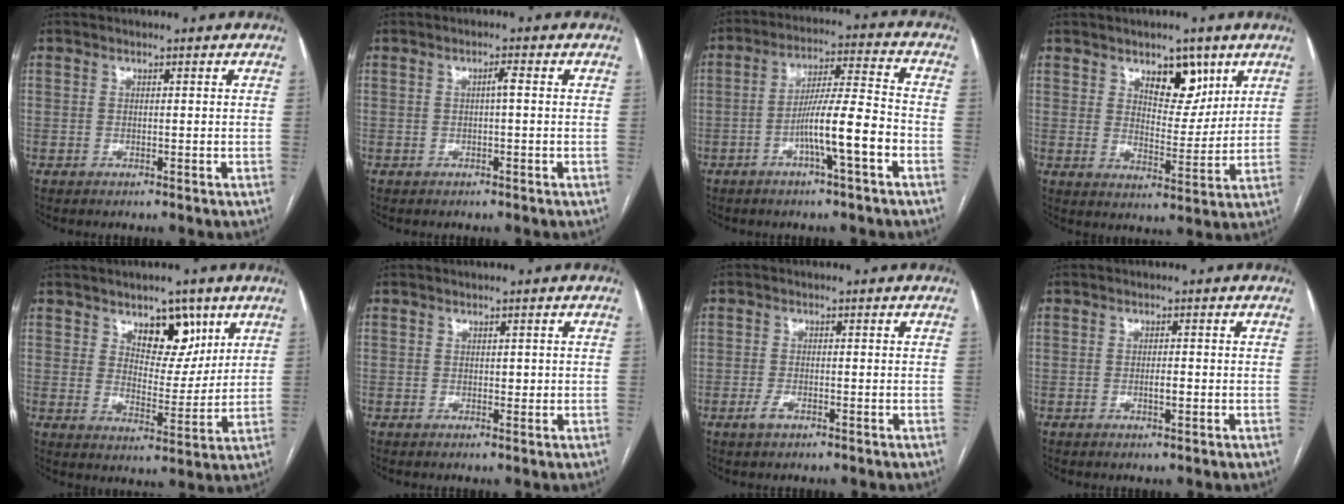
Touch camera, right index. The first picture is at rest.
{"total": 1.3, "force": [0.0, 0.0, 1.3], "torque": [-0.021, 0.003, 0.001]}
{"total": 9.9, "force": [-3.8, 0.2, 9.2], "torque": [-0.161, 0.013, -0.067]}
{"total": 7.5, "force": [4.4, 3.6, 4.9], "torque": [-0.069, -0.003, 0.073]}
{"total": 8.2, "force": [4.8, 4.4, 5.0], "torque": [-0.067, -0.001, 0.079]}
{"total": 0.8, "force": [0.1, 0.6, 0.6], "torque": [-0.006, 0.001, 0.002]}
{"total": 1.9, "force": [-1.1, 0.8, 1.3], "torque": [-0.029, 0.000, -0.018]}
{"total": 1.7, "force": [-0.4, 0.4, 1.6], "torque": [-0.027, 0.000, -0.007]}